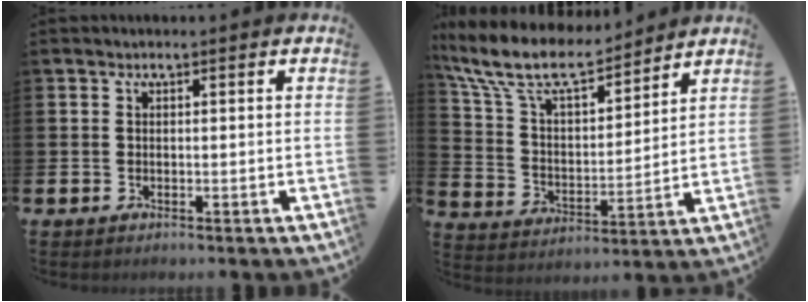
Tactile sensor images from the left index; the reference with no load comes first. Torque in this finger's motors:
{"motor_torque": [1.00, -1.14, 0.05, 0.21]}